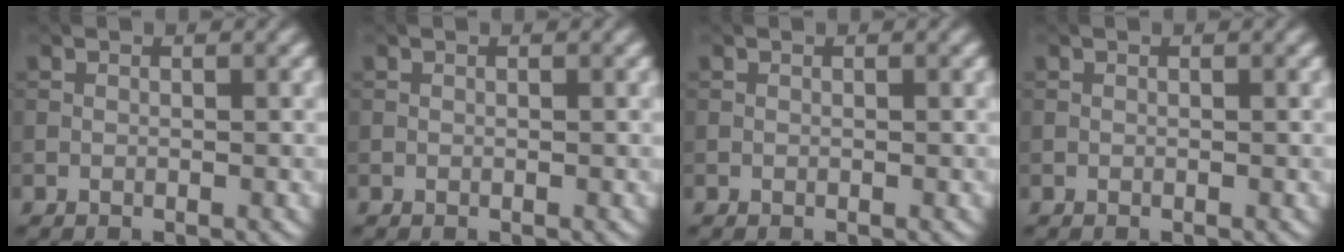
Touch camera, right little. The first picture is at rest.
{"total": 0.0}
{"total": 0.0}
{"total": 0.0}